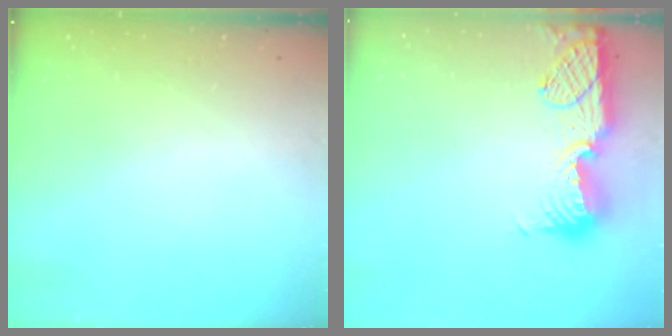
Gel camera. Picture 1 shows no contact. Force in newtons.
{"total": 13.9, "press": 13.8, "slide": 1.2}